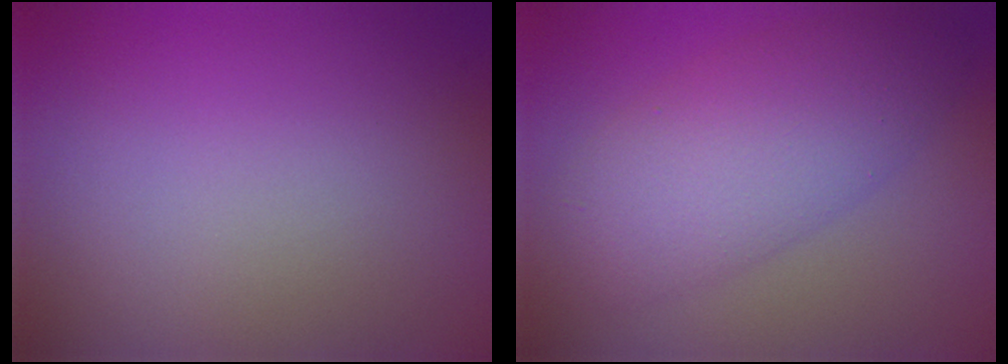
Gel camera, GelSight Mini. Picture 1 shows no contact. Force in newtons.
{"total": 6.4, "press": 6.4, "slide": 0.2}